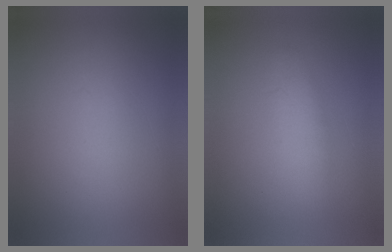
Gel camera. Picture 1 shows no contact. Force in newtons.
{"total": 2.4}